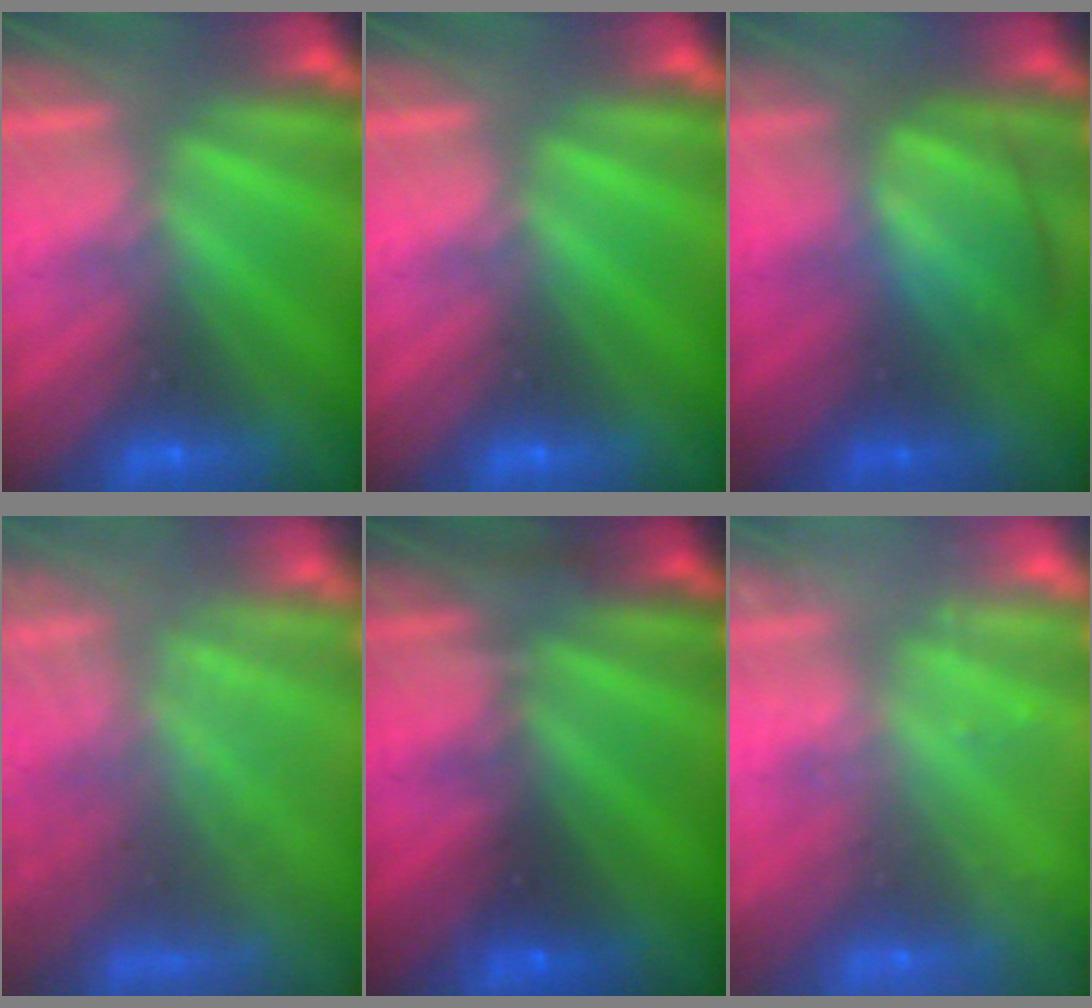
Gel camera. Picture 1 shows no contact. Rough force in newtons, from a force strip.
{"total": 0.0}
{"total": 2.9}
{"total": 10.1}
{"total": 3.3}
{"total": 2.4}